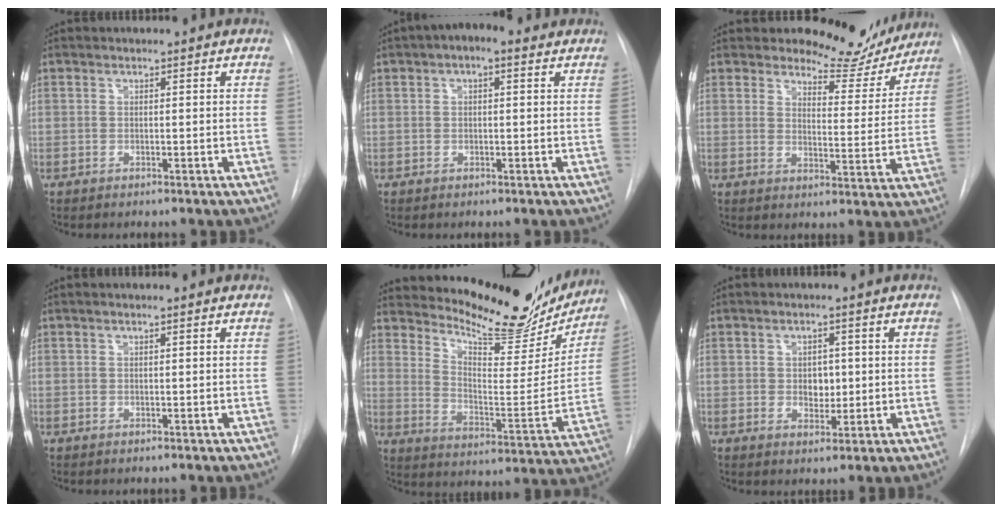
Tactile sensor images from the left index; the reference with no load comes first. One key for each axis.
{"total": 4.1, "fx": 2.2, "fy": 1.6, "fz": 3.0, "tx": -0.054, "ty": 0.027, "tz": 0.029}
{"total": 10.4, "fx": 9.8, "fy": 3.4, "fz": 1.3, "tx": -0.002, "ty": -0.034, "tz": 0.115}
{"total": 0.8, "fx": 0.5, "fy": -0.1, "fz": 0.6, "tx": -0.015, "ty": 0.003, "tz": 0.011}
{"total": 20.7, "fx": 18.7, "fy": 5.4, "fz": 7.0, "tx": -0.104, "ty": -0.048, "tz": 0.255}
{"total": 3.2, "fx": 0.3, "fy": 2.3, "fz": 2.2, "tx": -0.029, "ty": -0.001, "tz": 0.010}